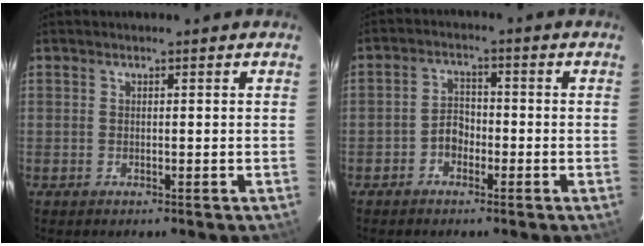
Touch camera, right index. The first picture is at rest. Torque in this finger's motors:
{"motor_torque": [0.78, -0.07, 0.15, 0.02]}